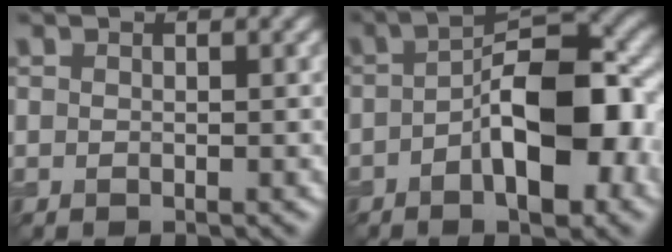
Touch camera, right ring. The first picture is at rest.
{"total": 10.7, "force": [-2.2, 4.1, 9.6], "torque": [-0.139, 0.015, -0.034]}